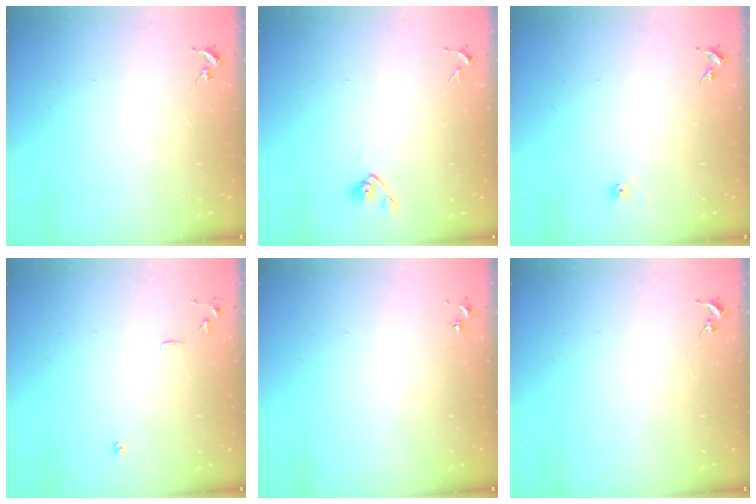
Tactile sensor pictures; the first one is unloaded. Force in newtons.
{"total": 3.6, "press": 3.6, "slide": 0.8}
{"total": 3.1, "press": 2.6, "slide": 1.8}
{"total": 7.3, "press": 7.3, "slide": 0.8}
{"total": 0.0}
{"total": 0.0}